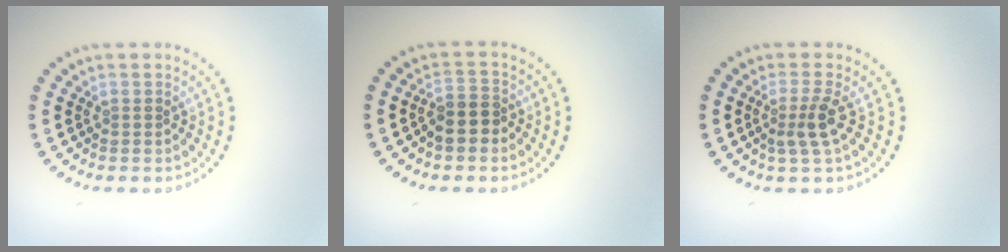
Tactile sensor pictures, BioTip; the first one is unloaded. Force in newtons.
{"total": 2.6, "press": 2.4, "slide": 1.1}
{"total": 2.3, "press": 1.7, "slide": 1.5}